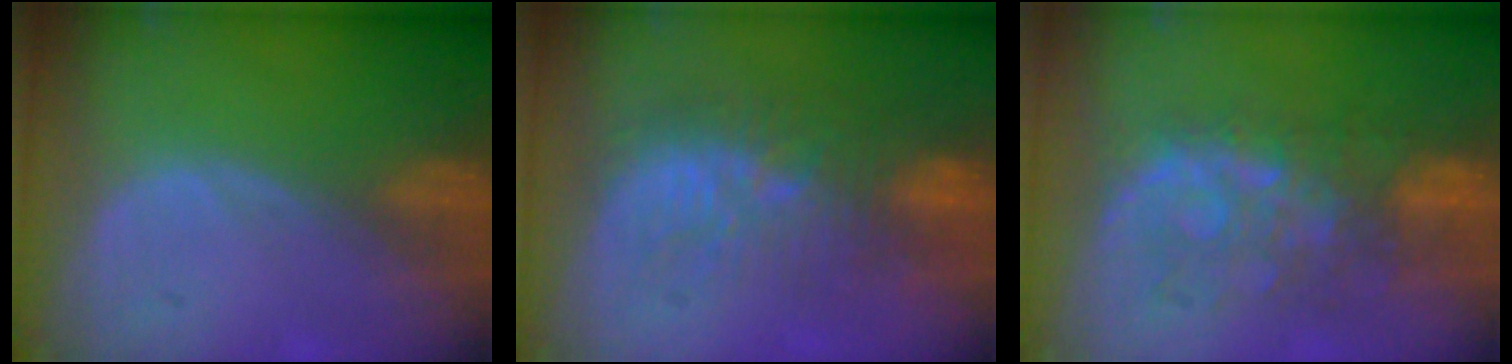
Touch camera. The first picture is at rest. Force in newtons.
{"total": 9.5, "press": 9.1, "slide": 2.8}
{"total": 8.6, "press": 8.3, "slide": 2.1}